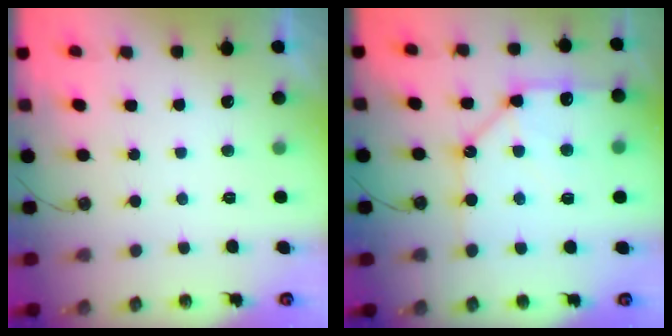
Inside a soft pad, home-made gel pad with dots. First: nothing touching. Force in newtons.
{"total": 12.7, "press": 12.6, "slide": 1.9}